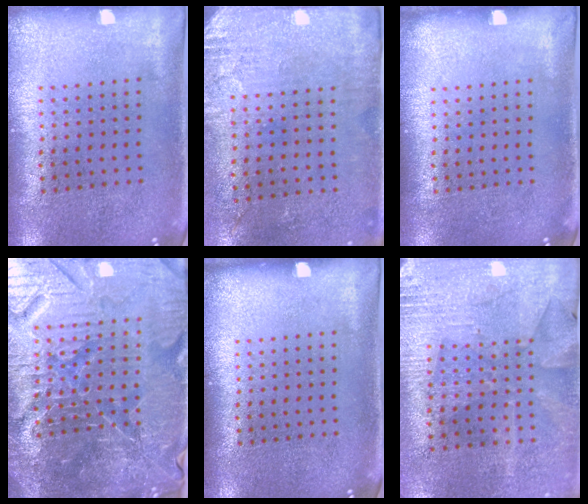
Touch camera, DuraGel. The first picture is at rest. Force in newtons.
{"total": 2.7, "press": 2.3, "slide": 1.5}
{"total": 0.0}
{"total": 6.7, "press": 6.0, "slide": 2.9}
{"total": 0.0}
{"total": 2.9, "press": 2.8, "slide": 0.8}